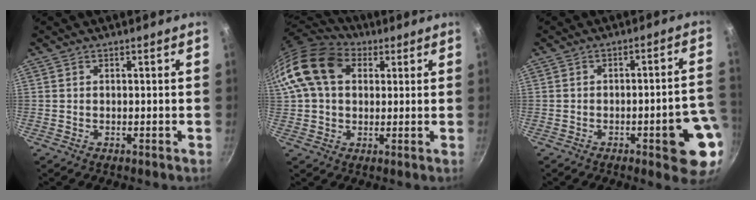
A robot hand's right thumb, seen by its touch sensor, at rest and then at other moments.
{"total": 15.6, "force": [4.2, 11.2, 9.9], "torque": [-0.180, 0.023, 0.061]}
{"total": 11.8, "force": [-4.0, 3.1, 10.7], "torque": [-0.097, 0.031, -0.048]}